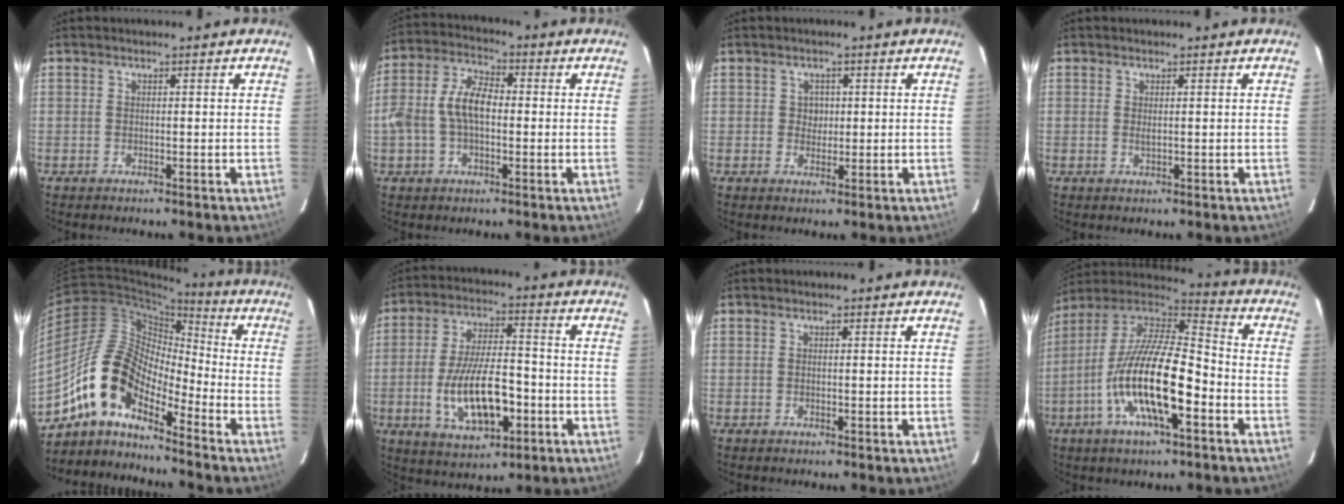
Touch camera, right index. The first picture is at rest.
{"total": 9.3, "force": [-0.9, 5.3, 7.6], "torque": [-0.157, 0.019, -0.017]}
{"total": 2.2, "force": [0.3, 2.1, 0.4], "torque": [-0.003, 0.007, 0.005]}
{"total": 0.8, "force": [0.2, 0.3, 0.7], "torque": [-0.013, 0.001, 0.004]}
{"total": 12.5, "force": [-8.9, 5.0, 7.2], "torque": [-0.123, 0.018, -0.184]}
{"total": 14.6, "force": [-4.2, 6.1, 12.6], "torque": [-0.247, -0.007, -0.059]}
{"total": 0.0}
{"total": 19.7, "force": [-7.0, 6.1, 17.4], "torque": [-0.332, -0.020, -0.139]}